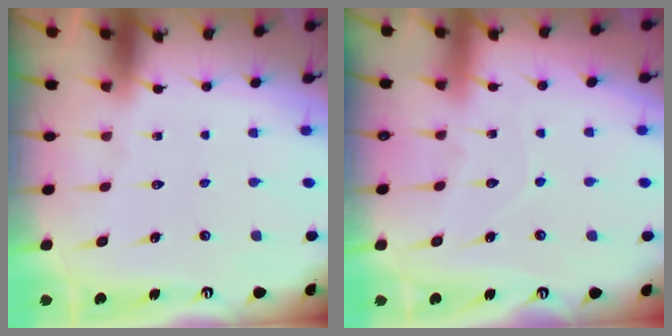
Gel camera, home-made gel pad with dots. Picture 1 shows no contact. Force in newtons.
{"total": 4.7, "press": 4.6, "slide": 0.4}